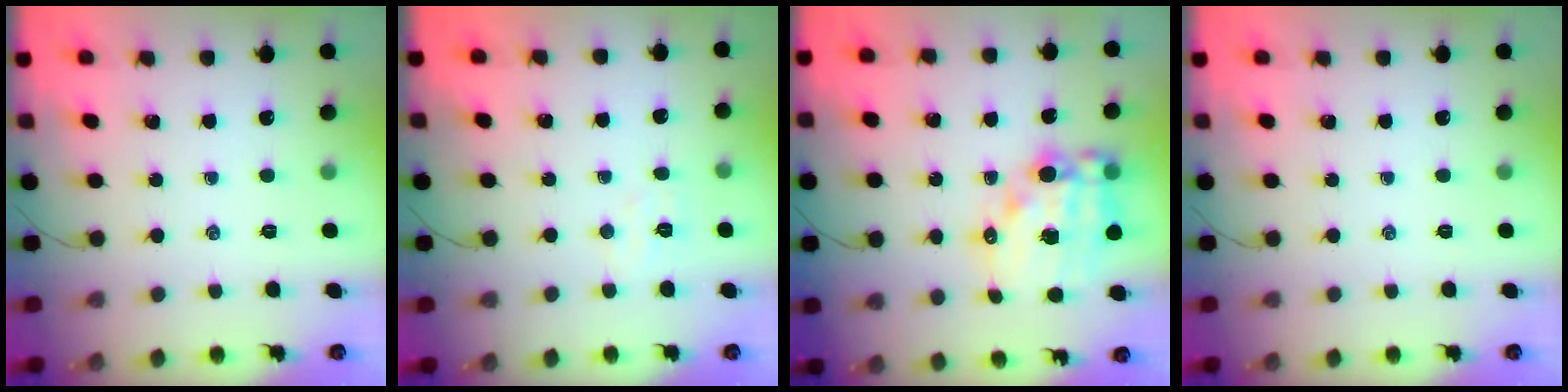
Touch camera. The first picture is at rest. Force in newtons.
{"total": 3.8, "press": 3.7, "slide": 0.8}
{"total": 15.7, "press": 15.3, "slide": 3.5}
{"total": 0.0}